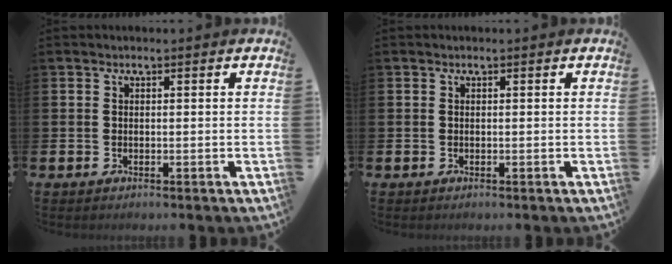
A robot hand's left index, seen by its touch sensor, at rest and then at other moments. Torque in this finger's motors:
{"motor_torque": [0.00, 0.00, 0.00, 0.00]}